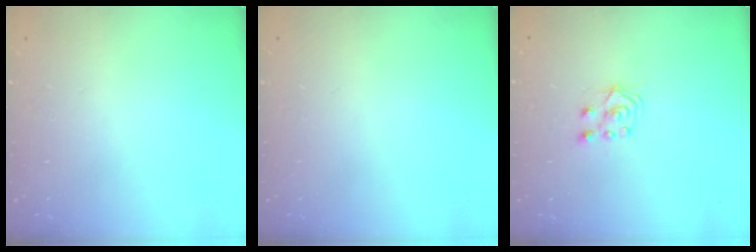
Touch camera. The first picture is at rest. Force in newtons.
{"total": 0.0}
{"total": 5.5, "press": 5.5, "slide": 0.4}